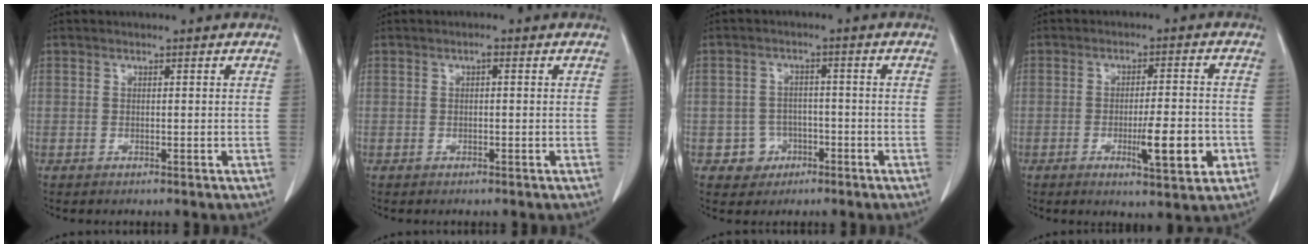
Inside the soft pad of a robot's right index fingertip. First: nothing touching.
{"total": 0.6, "force": [0.1, 0.2, 0.6], "torque": [-0.011, 0.003, 0.001]}
{"total": 4.0, "force": [-1.7, 3.6, 0.0], "torque": [0.008, 0.016, -0.023]}
{"total": 8.2, "force": [-2.6, 1.2, 7.6], "torque": [-0.113, -0.008, -0.033]}